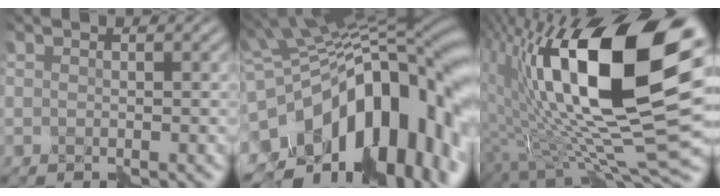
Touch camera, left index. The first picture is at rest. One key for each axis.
{"total": 16.9, "fx": -3.8, "fy": 9.6, "fz": 13.4, "tx": -0.205, "ty": 0.010, "tz": -0.063}
{"total": 16.7, "fx": 5.2, "fy": 5.4, "fz": 14.9, "tx": -0.254, "ty": -0.003, "tz": 0.087}